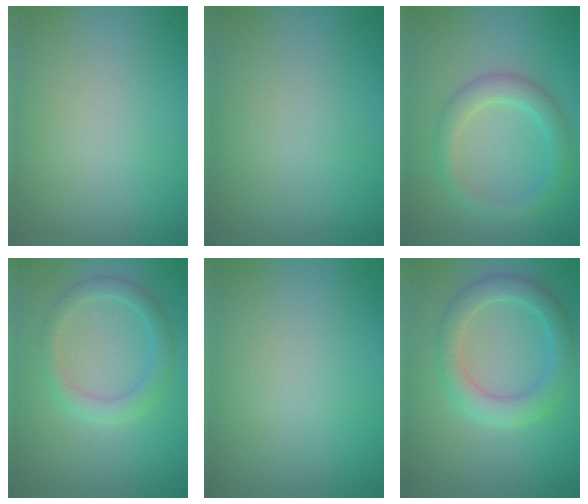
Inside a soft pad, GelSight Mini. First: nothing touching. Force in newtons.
{"total": 0.0}
{"total": 3.2, "press": 3.2, "slide": 0.1}
{"total": 2.6, "press": 2.6, "slide": 0.4}
{"total": 0.0}
{"total": 3.9, "press": 3.9, "slide": 0.1}